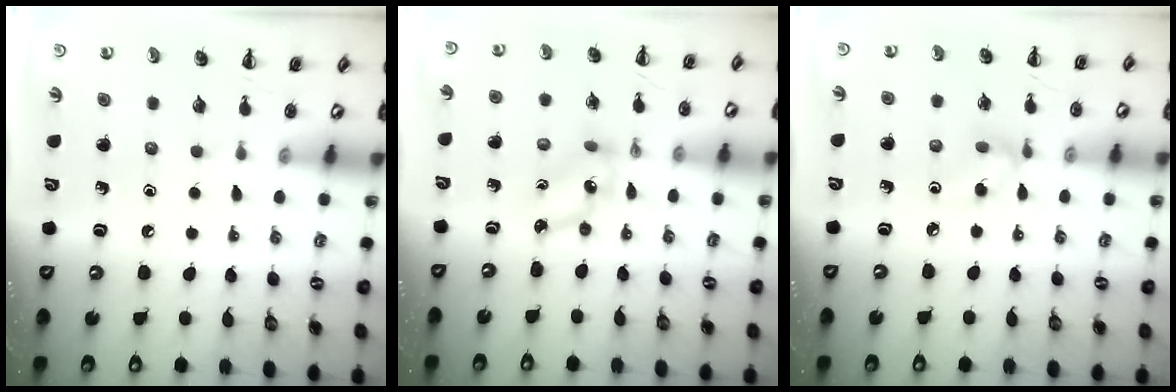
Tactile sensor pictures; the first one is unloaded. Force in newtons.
{"total": 3.1, "press": 3.0, "slide": 0.9}
{"total": 3.1, "press": 2.9, "slide": 1.1}